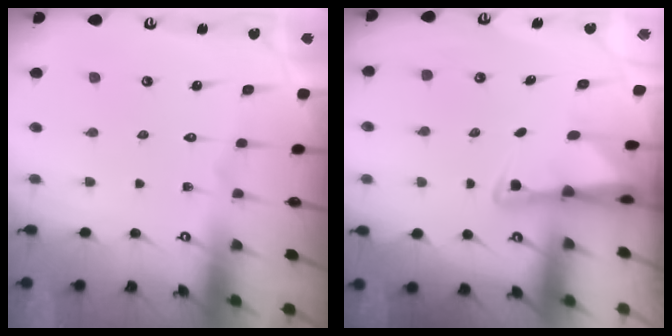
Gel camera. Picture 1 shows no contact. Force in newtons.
{"total": 2.4, "press": 2.3, "slide": 0.5}